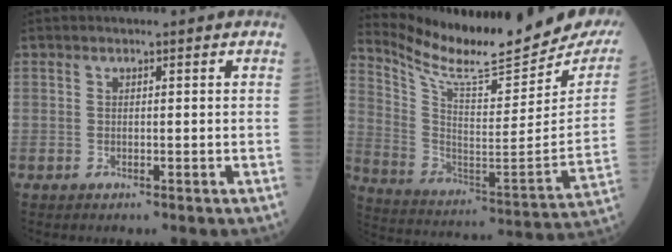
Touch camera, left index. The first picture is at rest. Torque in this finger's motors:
{"motor_torque": [0.98, -1.16, 0.00, 0.04]}